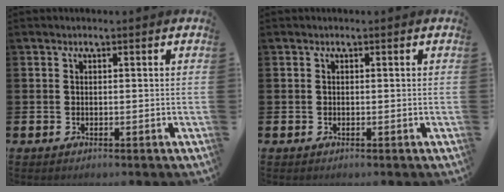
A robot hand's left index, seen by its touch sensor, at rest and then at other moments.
{"total": 0.0}